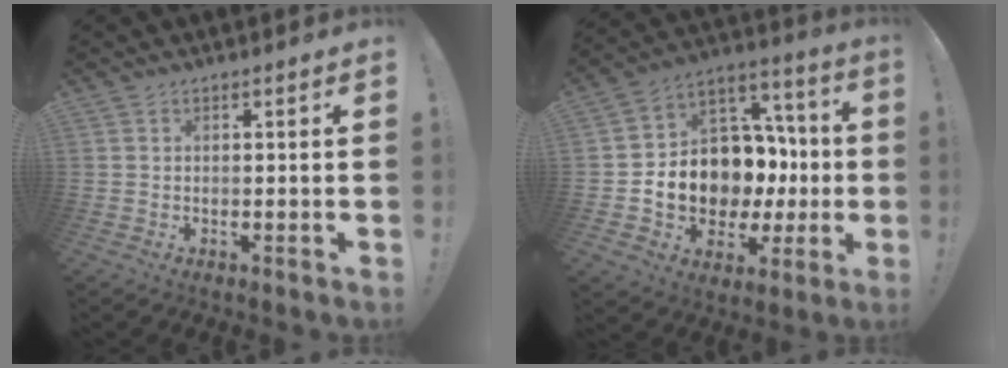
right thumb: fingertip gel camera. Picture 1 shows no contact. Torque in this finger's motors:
{"motor_torque": [2.53, 2.48, 0.22, -0.04, 0.08]}